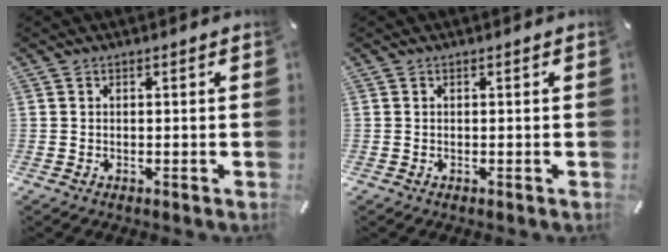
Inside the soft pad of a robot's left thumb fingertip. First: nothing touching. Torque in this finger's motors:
{"motor_torque": [-0.01, 0.01, 0.00, 0.01, 0.00]}